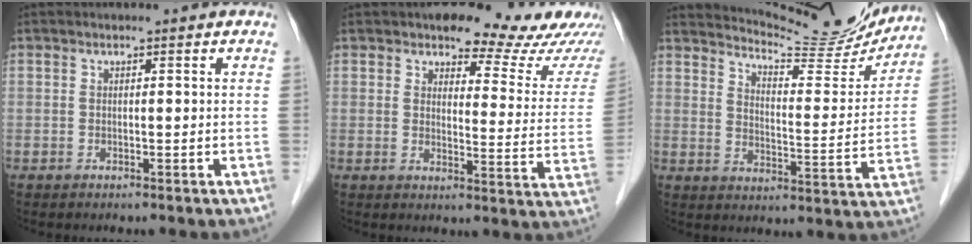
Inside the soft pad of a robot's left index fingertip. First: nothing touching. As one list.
[{"total": 13.0, "force": [11.0, 4.8, 5.0], "torque": [-0.028, -0.016, 0.103]}, {"total": 16.6, "force": [16.1, 1.4, 3.9], "torque": [-0.062, -0.050, 0.211]}]